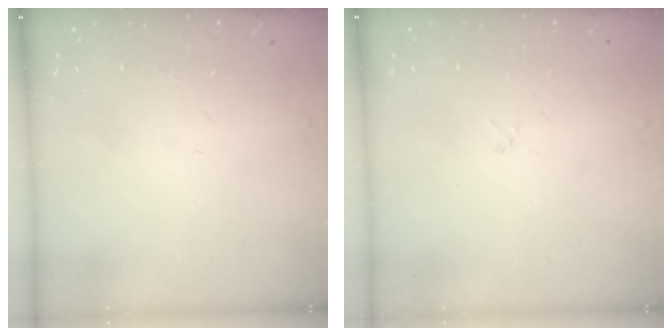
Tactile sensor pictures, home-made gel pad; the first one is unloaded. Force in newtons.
{"total": 0.9, "press": 0.9, "slide": 0.2}